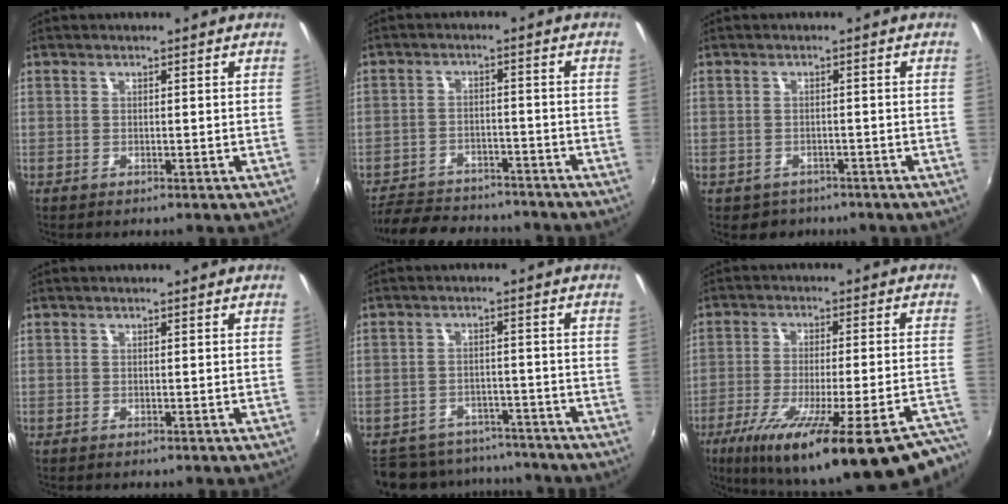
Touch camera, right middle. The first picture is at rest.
{"total": 15.5, "force": [-13.3, 5.9, 5.5], "torque": [-0.133, 0.007, -0.188]}
{"total": 3.2, "force": [-2.1, 2.4, 0.5], "torque": [-0.019, -0.007, -0.028]}
{"total": 0.0}
{"total": 13.3, "force": [-11.6, 5.7, 3.1], "torque": [-0.083, 0.012, -0.160]}
{"total": 29.9, "force": [-21.7, 6.1, 19.7], "torque": [-0.301, -0.067, -0.301]}